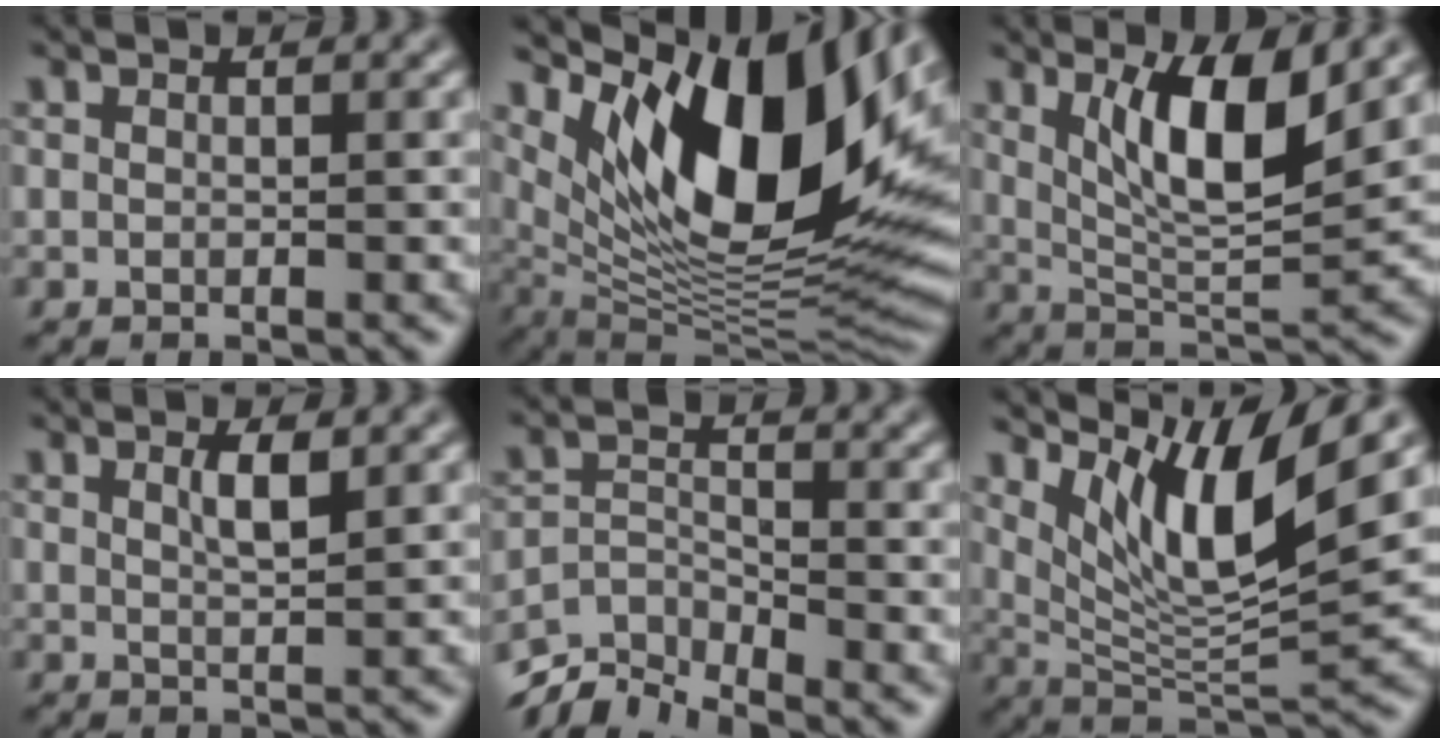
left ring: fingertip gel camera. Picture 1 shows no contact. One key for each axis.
{"total": 16.1, "fx": 5.8, "fy": 7.2, "fz": 13.2, "tx": -0.202, "ty": -0.004, "tz": 0.098}
{"total": 7.2, "fx": 2.8, "fy": 2.0, "fz": 6.3, "tx": -0.114, "ty": -0.011, "tz": 0.055}
{"total": 2.0, "fx": 1.0, "fy": 0.4, "fz": 1.6, "tx": -0.030, "ty": 0.001, "tz": 0.015}
{"total": 5.1, "fx": -4.7, "fy": 1.5, "fz": 1.5, "tx": -0.023, "ty": -0.009, "tz": -0.094}
{"total": 9.2, "fx": 5.1, "fy": 2.0, "fz": 7.4, "tx": -0.125, "ty": -0.014, "tz": 0.099}